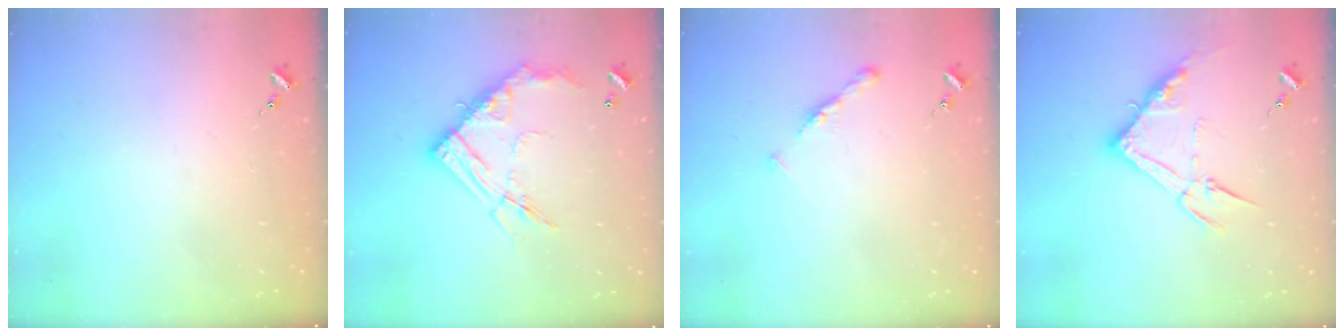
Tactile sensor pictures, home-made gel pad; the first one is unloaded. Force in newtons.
{"total": 17.2, "press": 17.1, "slide": 1.4}
{"total": 5.3, "press": 5.2, "slide": 0.6}
{"total": 13.8, "press": 13.8, "slide": 0.8}